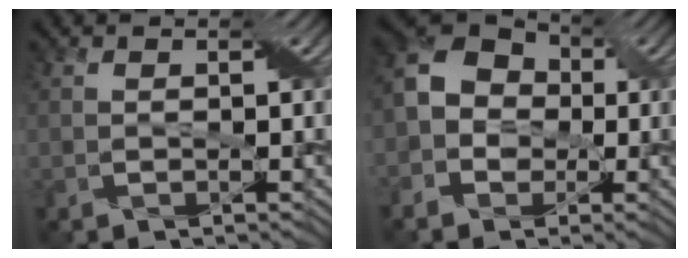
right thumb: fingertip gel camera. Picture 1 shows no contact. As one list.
[{"total": 7.3, "force": [-1.2, 6.1, 3.7], "torque": [-0.082, 0.001, -0.039]}]